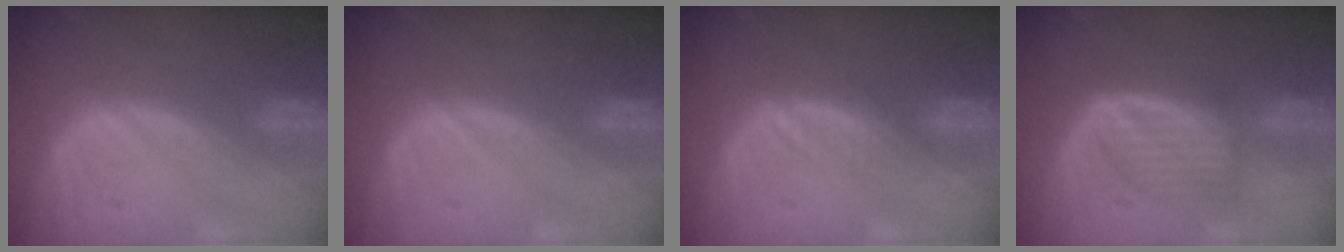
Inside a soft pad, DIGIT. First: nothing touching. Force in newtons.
{"total": 0.0}
{"total": 2.0, "press": 2.0, "slide": 0.2}
{"total": 6.3, "press": 6.0, "slide": 1.7}